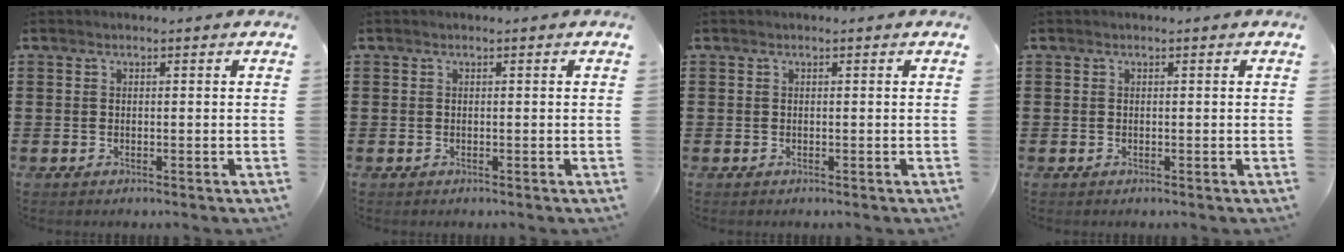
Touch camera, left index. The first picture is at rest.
{"total": 0.0}
{"total": 0.0}
{"total": 0.0}